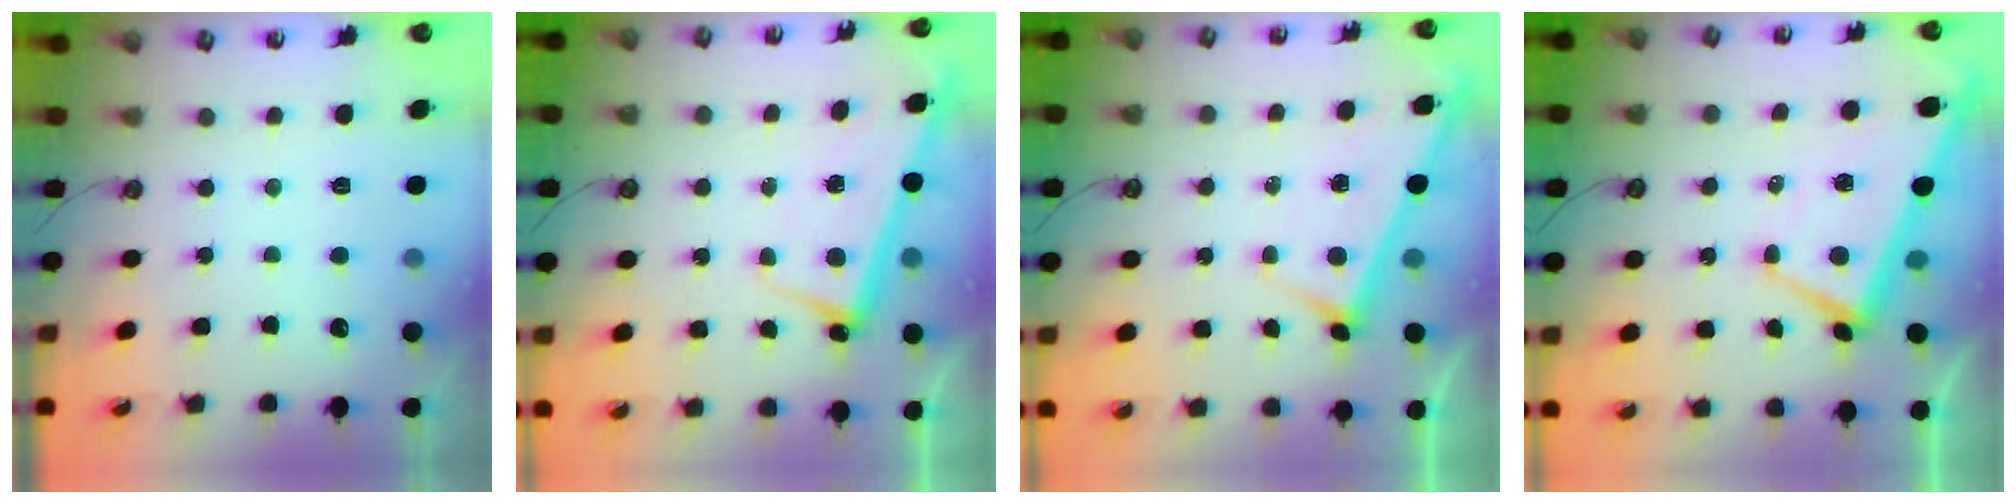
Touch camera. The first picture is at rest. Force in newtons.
{"total": 2.6, "press": 2.4, "slide": 0.9}
{"total": 3.1, "press": 3.1, "slide": 0.3}
{"total": 1.5, "press": 1.2, "slide": 0.9}